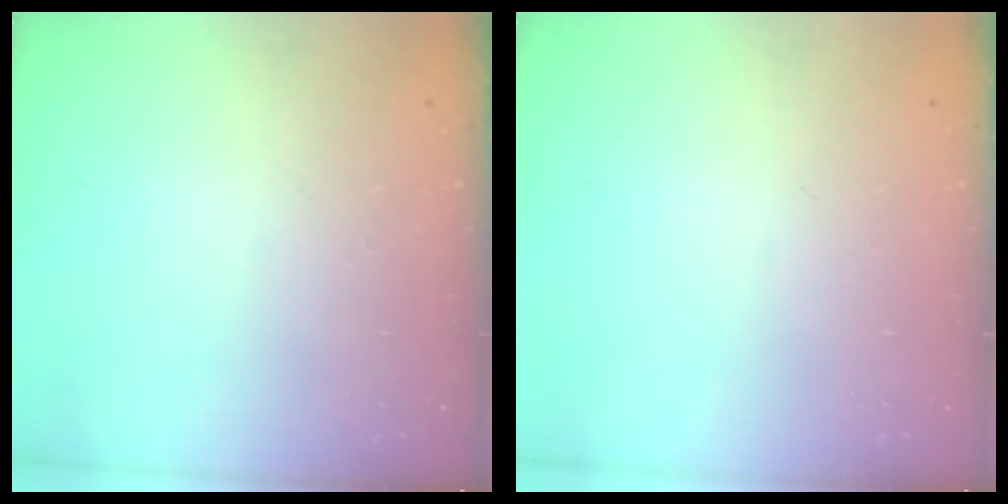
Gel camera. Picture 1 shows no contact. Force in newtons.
{"total": 0.0}